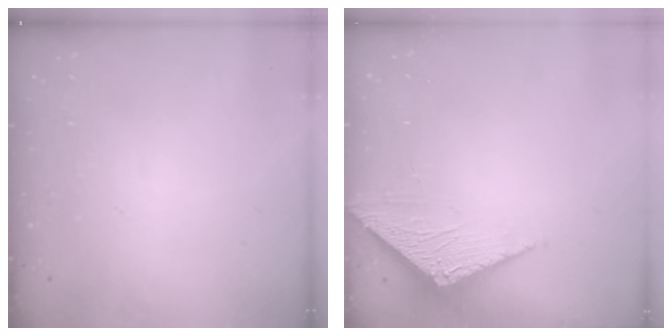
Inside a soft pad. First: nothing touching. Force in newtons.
{"total": 3.3, "press": 3.3, "slide": 0.2}